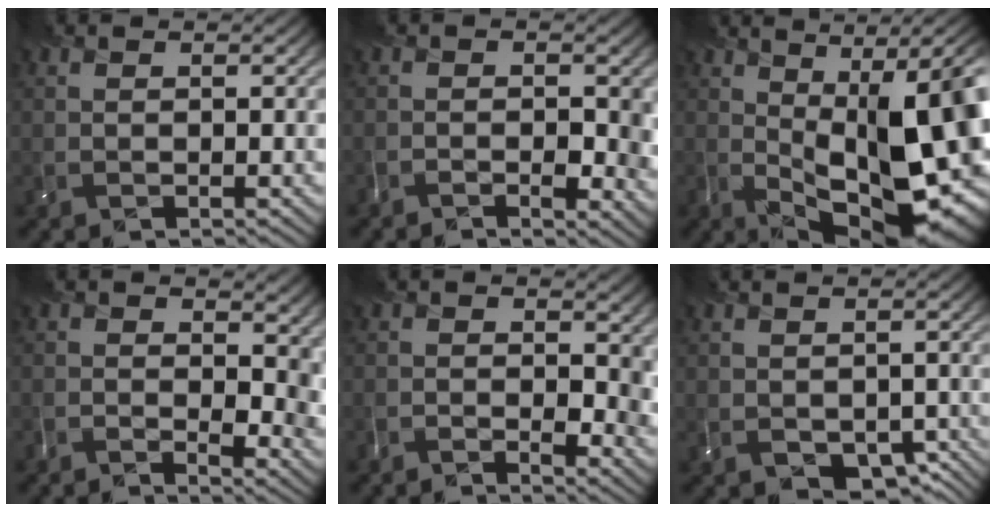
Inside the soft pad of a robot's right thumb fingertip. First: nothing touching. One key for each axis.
{"total": 5.5, "fx": -1.9, "fy": 2.8, "fz": 4.3, "tx": -0.057, "ty": -0.018, "tz": -0.027}
{"total": 16.2, "fx": -0.3, "fy": 5.3, "fz": 15.4, "tx": -0.210, "ty": -0.017, "tz": 0.016}
{"total": 10.1, "fx": -0.5, "fy": 5.6, "fz": 8.4, "tx": -0.118, "ty": -0.029, "tz": 0.016}
{"total": 7.8, "fx": -1.4, "fy": 4.3, "fz": 6.3, "tx": -0.088, "ty": -0.025, "tz": -0.013}
{"total": 4.9, "fx": -2.2, "fy": 3.6, "fz": 2.5, "tx": -0.032, "ty": -0.017, "tz": -0.016}